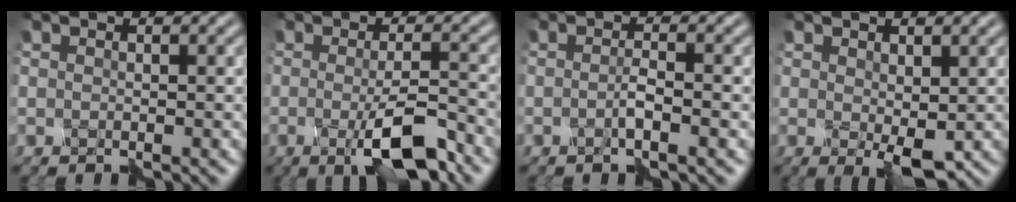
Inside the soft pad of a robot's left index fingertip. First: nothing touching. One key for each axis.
{"total": 4.8, "fx": -2.4, "fy": 0.7, "fz": 4.2, "tx": -0.083, "ty": -0.003, "tz": -0.041}
{"total": 1.4, "fx": -0.6, "fy": -0.4, "fz": 1.2, "tx": -0.030, "ty": 0.003, "tz": -0.013}
{"total": 2.0, "fx": 0.0, "fy": 0.9, "fz": 1.8, "tx": -0.040, "ty": -0.005, "tz": 0.000}